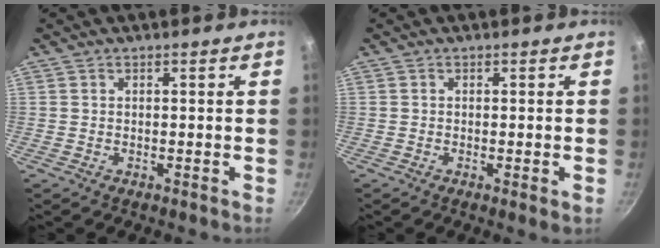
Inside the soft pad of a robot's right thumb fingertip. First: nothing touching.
{"total": 1.7, "force": [-0.4, 0.2, 1.6], "torque": [-0.027, -0.007, -0.006]}